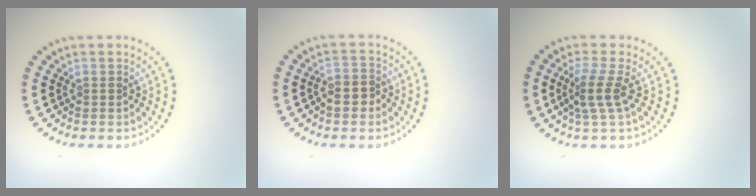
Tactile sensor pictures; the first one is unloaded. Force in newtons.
{"total": 2.1, "press": 2.0, "slide": 0.6}
{"total": 2.7, "press": 1.9, "slide": 1.9}